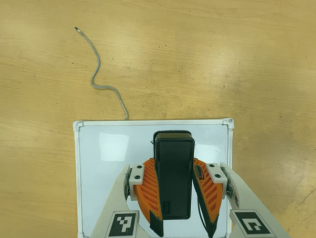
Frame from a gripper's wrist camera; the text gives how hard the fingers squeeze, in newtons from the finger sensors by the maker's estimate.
{"total": 6.3, "left": 5.4, "right": 7.2}